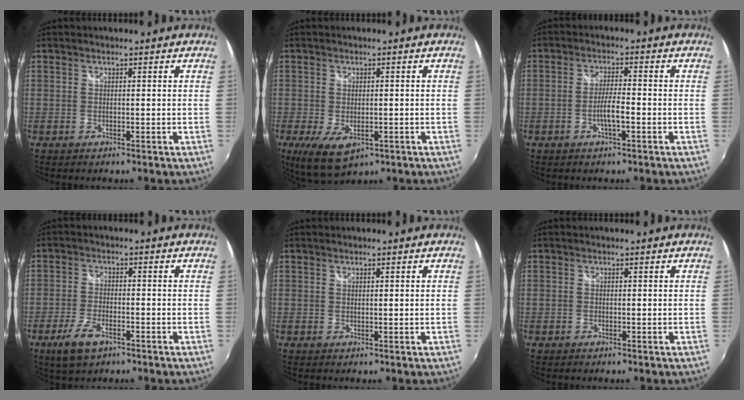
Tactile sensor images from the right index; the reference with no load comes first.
{"total": 7.8, "force": [-3.2, 4.2, 5.7], "torque": [-0.119, -0.031, -0.049]}
{"total": 4.0, "force": [-1.6, 0.4, 3.6], "torque": [-0.073, 0.001, -0.029]}
{"total": 6.7, "force": [-3.9, 2.8, 4.6], "torque": [-0.114, -0.012, -0.072]}
{"total": 0.6, "force": [0.5, 0.2, 0.3], "torque": [-0.004, 0.001, 0.009]}
{"total": 0.6, "force": [-0.2, 0.5, 0.0], "torque": [0.000, -0.001, -0.005]}